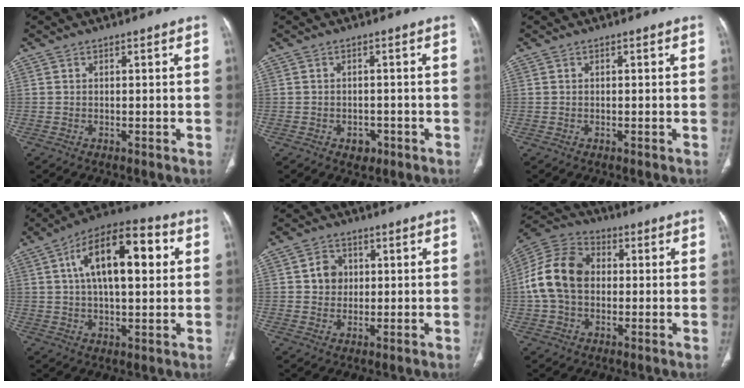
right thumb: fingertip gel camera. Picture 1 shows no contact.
{"total": 2.5, "force": [-1.2, 1.9, 1.1], "torque": [-0.005, 0.005, -0.011]}
{"total": 0.0}
{"total": 17.8, "force": [4.5, 8.0, 15.3], "torque": [-0.229, 0.019, 0.064]}
{"total": 4.8, "force": [0.9, 4.2, 2.1], "torque": [-0.011, 0.001, 0.013]}
{"total": 13.1, "force": [0.7, 9.5, 9.0], "torque": [-0.172, 0.031, 0.005]}